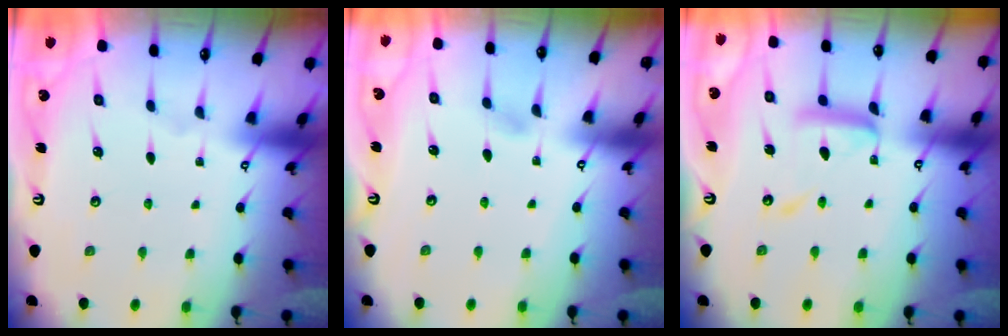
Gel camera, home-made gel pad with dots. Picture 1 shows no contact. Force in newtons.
{"total": 2.8, "press": 2.8, "slide": 0.3}
{"total": 14.6, "press": 14.5, "slide": 1.4}